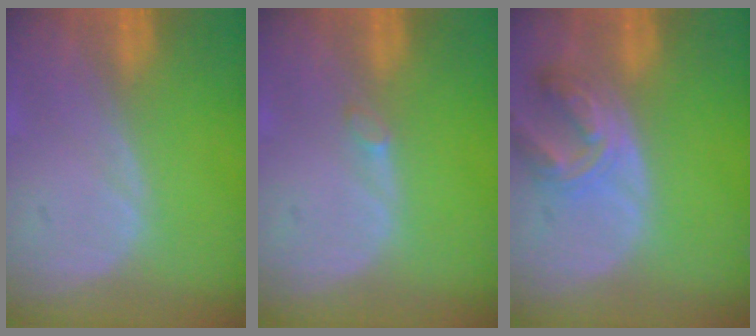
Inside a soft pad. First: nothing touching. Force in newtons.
{"total": 0.9, "press": 0.9, "slide": 0.3}
{"total": 6.8, "press": 6.3, "slide": 2.5}